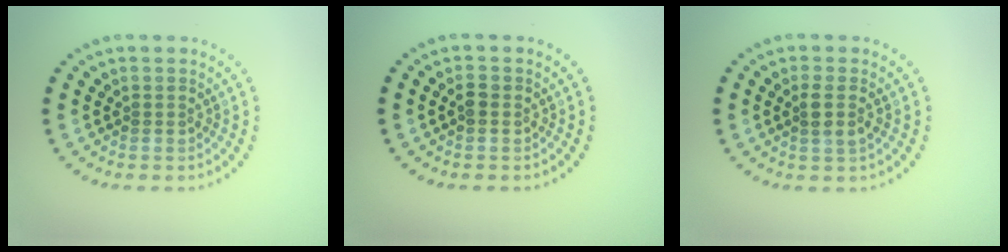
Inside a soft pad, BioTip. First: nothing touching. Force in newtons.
{"total": 1.2, "press": 1.2, "slide": 0.2}
{"total": 1.8, "press": 1.6, "slide": 0.9}